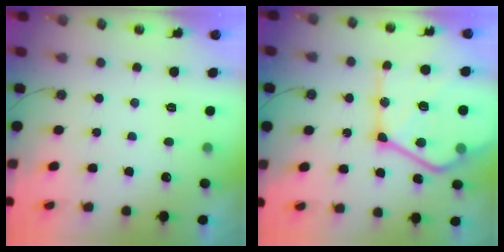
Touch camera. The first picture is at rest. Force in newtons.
{"total": 29.0, "press": 28.8, "slide": 3.0}